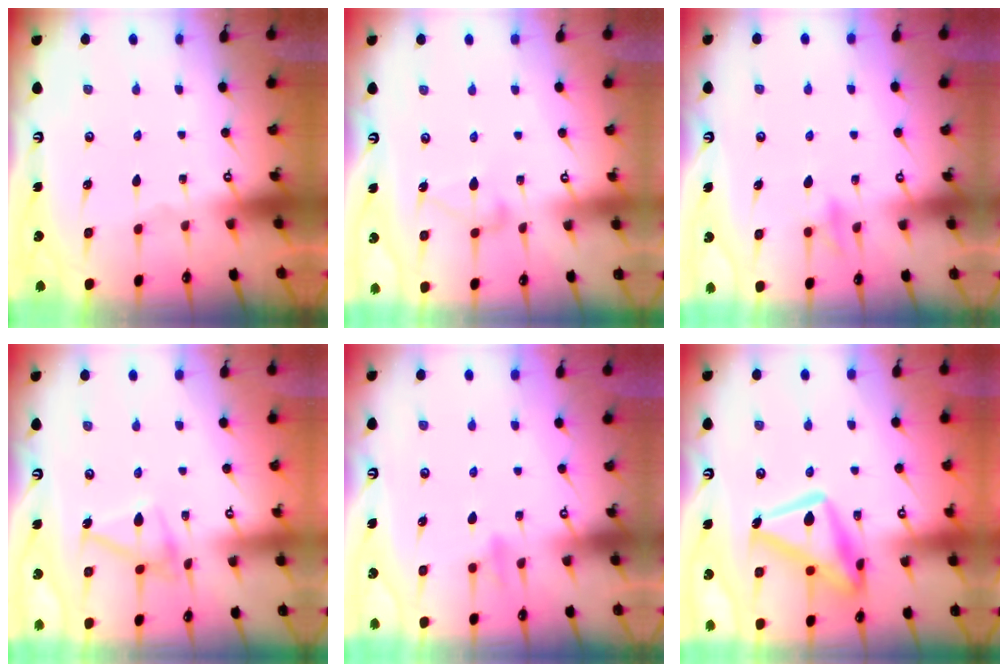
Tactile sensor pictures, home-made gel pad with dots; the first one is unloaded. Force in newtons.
{"total": 9.2, "press": 9.1, "slide": 0.6}
{"total": 9.0, "press": 9.0, "slide": 0.3}
{"total": 13.3, "press": 13.3, "slide": 0.2}
{"total": 8.7, "press": 8.6, "slide": 1.3}
{"total": 18.3, "press": 18.2, "slide": 1.3}